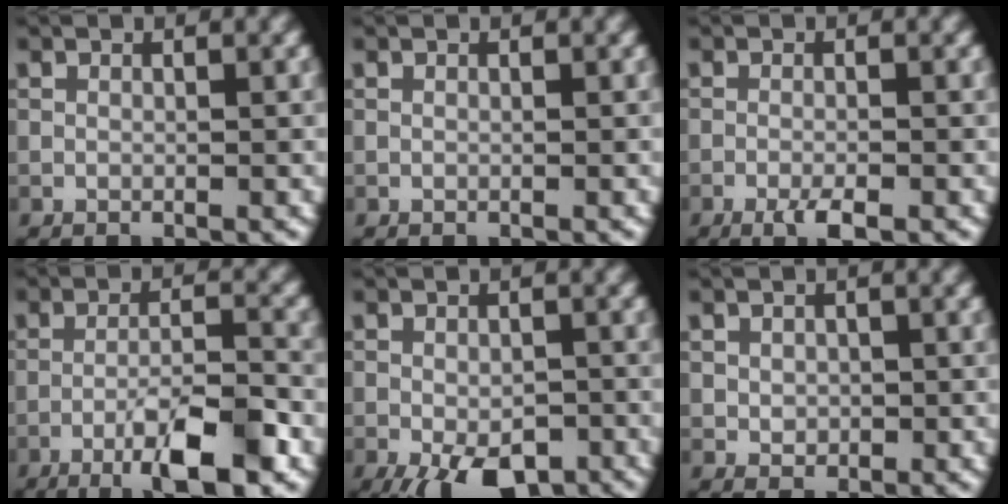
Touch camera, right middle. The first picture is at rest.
{"total": 0.0}
{"total": 2.3, "force": [-1.3, 0.4, 1.8], "torque": [-0.036, -0.001, -0.027]}
{"total": 7.0, "force": [-3.8, 1.3, 5.8], "torque": [-0.100, 0.007, -0.067]}
{"total": 7.1, "force": [-3.9, 3.3, 4.9], "torque": [-0.076, -0.017, -0.055]}
{"total": 1.3, "force": [0.1, 1.2, 0.7], "torque": [-0.011, -0.003, 0.003]}